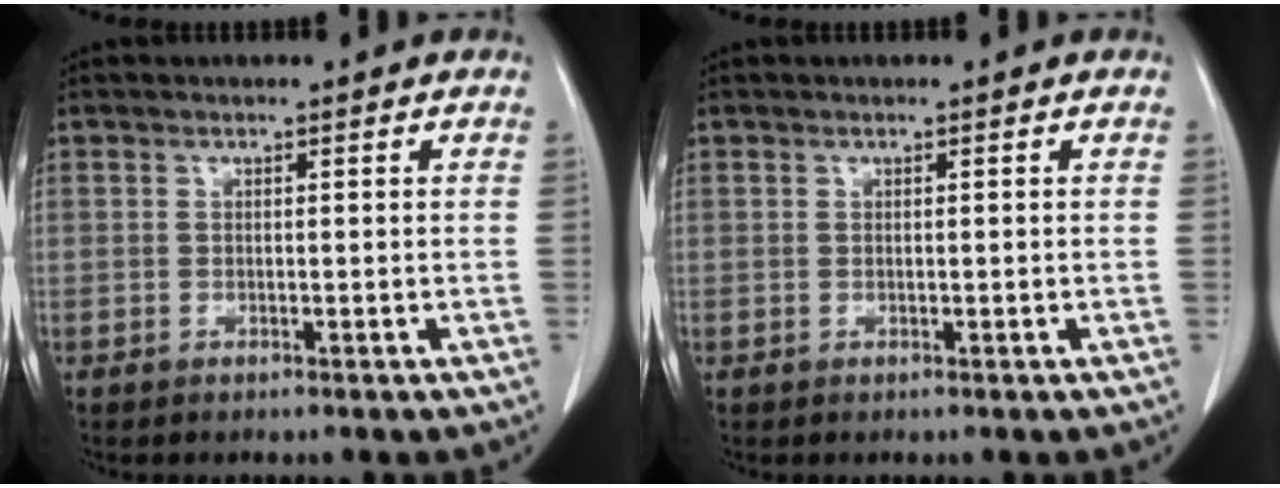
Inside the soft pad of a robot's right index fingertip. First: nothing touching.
{"total": 0.0}